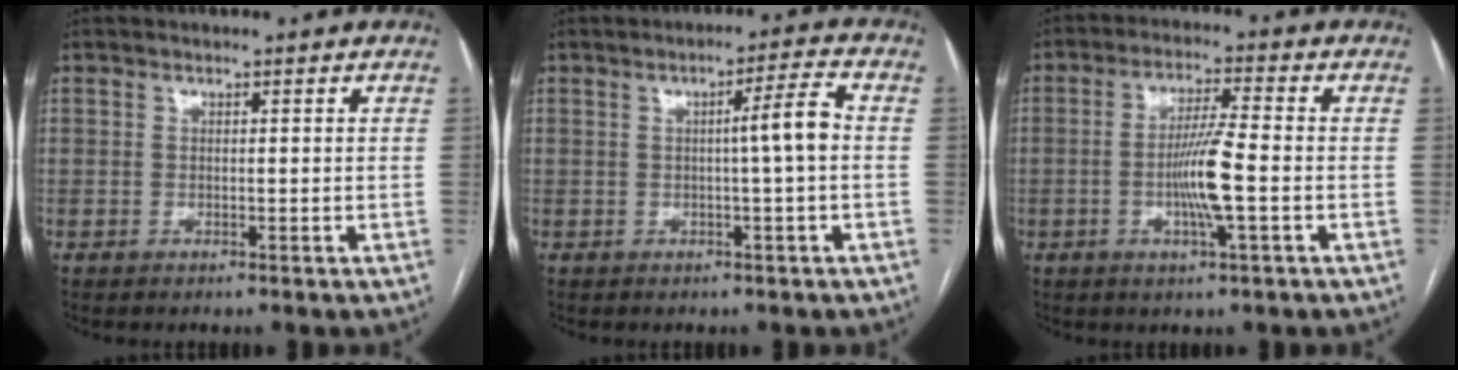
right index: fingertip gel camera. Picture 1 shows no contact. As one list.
[{"total": 5.0, "force": [0.0, -0.6, 5.0], "torque": [-0.073, 0.007, -0.002]}, {"total": 7.6, "force": [-1.6, 0.0, 7.4], "torque": [-0.143, -0.004, -0.032]}]